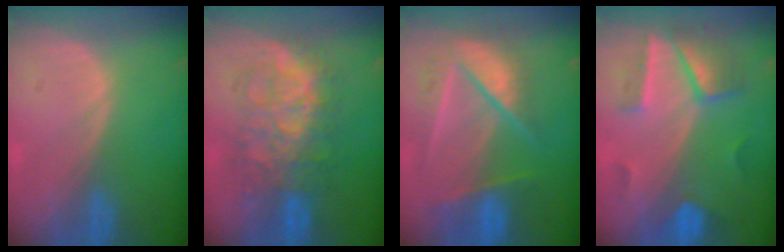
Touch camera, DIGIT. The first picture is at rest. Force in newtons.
{"total": 8.9, "press": 8.9, "slide": 0.4}
{"total": 9.7, "press": 8.3, "slide": 5.1}
{"total": 6.9, "press": 6.9, "slide": 0.7}